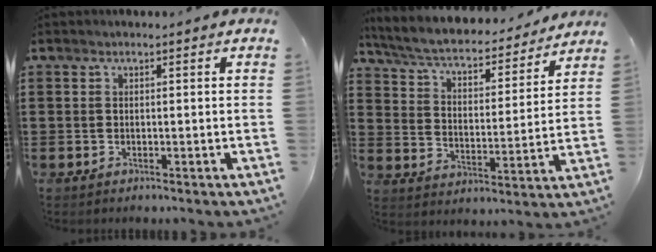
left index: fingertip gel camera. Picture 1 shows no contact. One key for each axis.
{"total": 5.2, "fx": 4.7, "fy": 0.8, "fz": 2.2, "tx": -0.066, "ty": -0.034, "tz": 0.074}